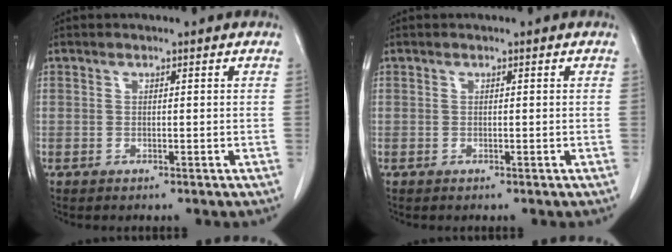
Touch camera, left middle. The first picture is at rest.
{"total": 0.0}